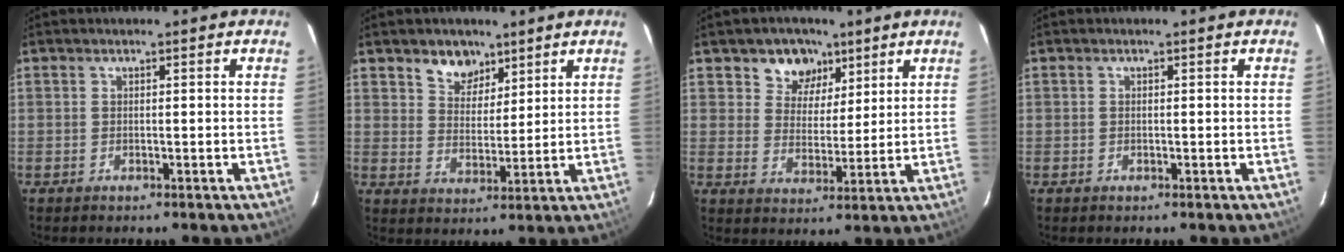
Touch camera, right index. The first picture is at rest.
{"total": 6.2, "force": [4.3, 4.0, 2.0], "torque": [-0.027, 0.006, 0.080]}
{"total": 7.4, "force": [4.4, 5.7, 1.8], "torque": [-0.029, 0.006, 0.076]}
{"total": 0.5, "force": [0.0, 0.3, 0.4], "torque": [-0.007, 0.000, 0.000]}